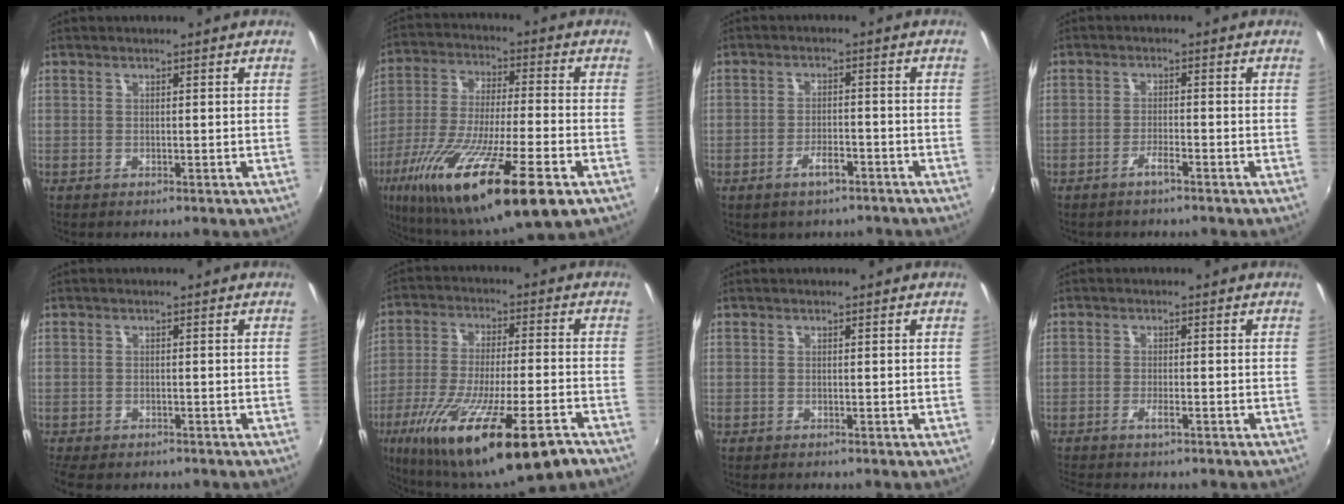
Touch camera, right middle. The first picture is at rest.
{"total": 24.4, "force": [-13.1, 4.5, 20.1], "torque": [-0.385, -0.062, -0.232]}
{"total": 4.5, "force": [-2.9, 2.1, 2.6], "torque": [-0.054, 0.000, -0.041]}
{"total": 2.3, "force": [-1.8, 0.3, 1.4], "torque": [-0.037, 0.002, -0.034]}
{"total": 5.0, "force": [-3.9, 2.0, 2.5], "torque": [-0.061, -0.026, -0.061]}
{"total": 24.9, "force": [-14.5, 7.1, 18.9], "torque": [-0.344, -0.062, -0.229]}
{"total": 0.0}
{"total": 2.5, "force": [-1.9, 0.2, 1.6], "torque": [-0.042, 0.000, -0.038]}